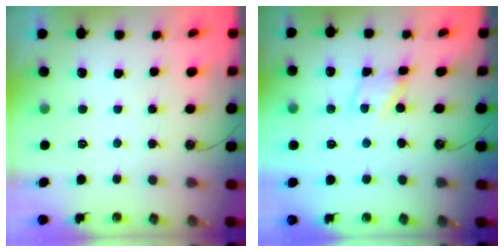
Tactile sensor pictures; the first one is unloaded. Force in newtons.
{"total": 2.6, "press": 2.6, "slide": 0.4}